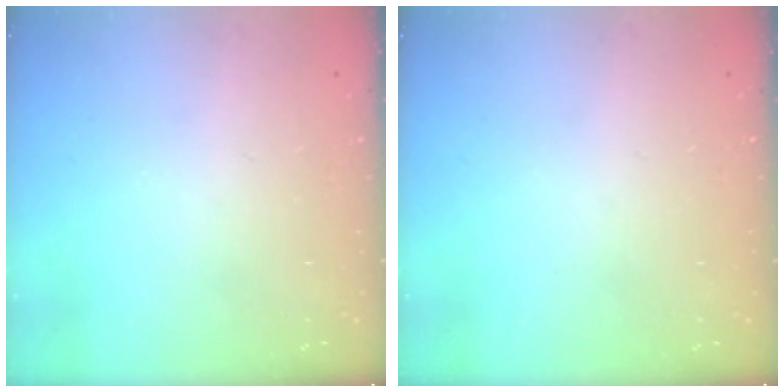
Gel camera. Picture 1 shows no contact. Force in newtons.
{"total": 0.0}